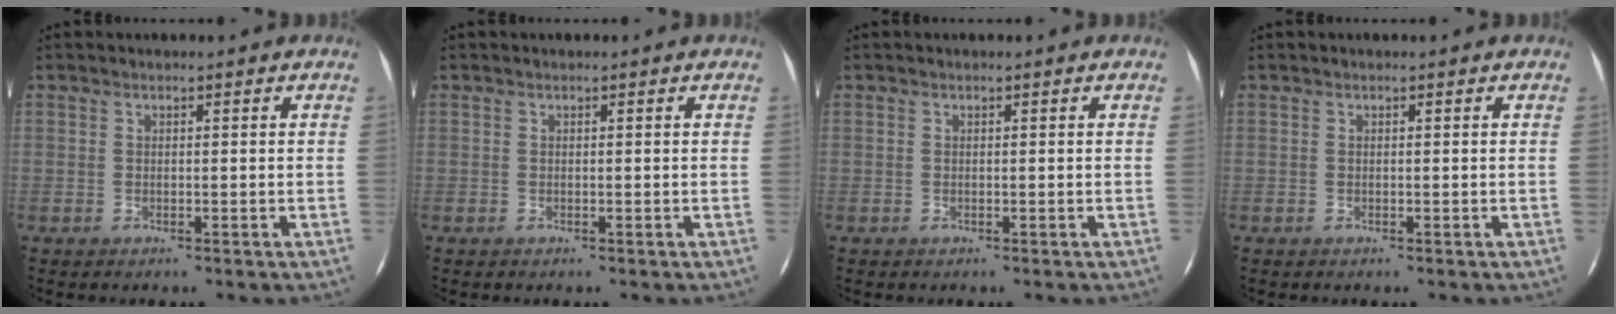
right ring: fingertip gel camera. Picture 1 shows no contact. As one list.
[{"total": 0.0}, {"total": 0.0}, {"total": 0.0}]